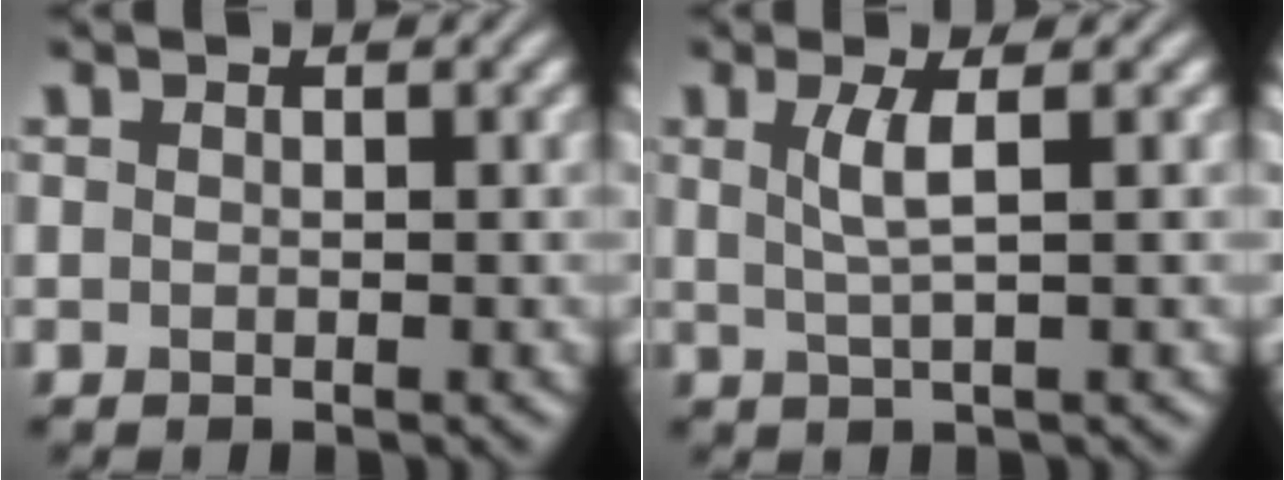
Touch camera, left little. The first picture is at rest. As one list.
[{"total": 2.6, "force": [0.6, 0.6, 2.4], "torque": [-0.047, -0.003, 0.011]}]